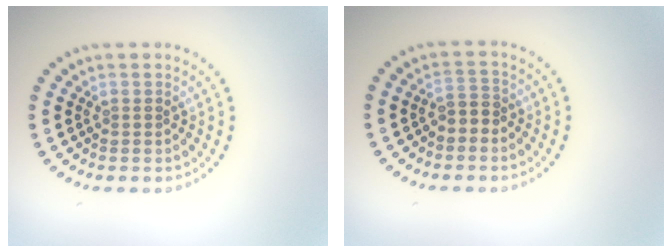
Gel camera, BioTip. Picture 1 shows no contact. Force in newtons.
{"total": 1.6, "press": 1.3, "slide": 0.8}